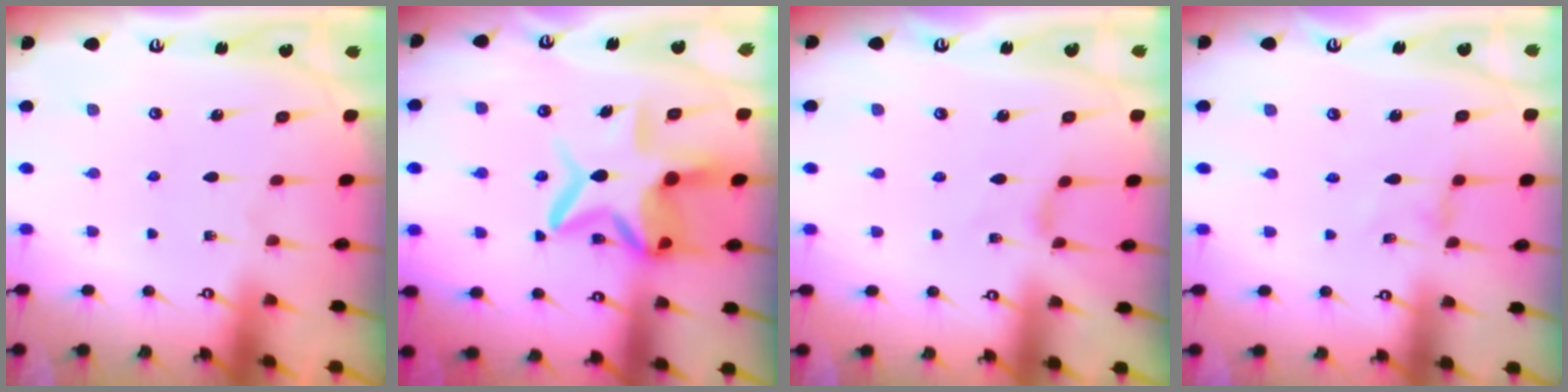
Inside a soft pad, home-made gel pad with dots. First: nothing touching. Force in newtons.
{"total": 11.9, "press": 11.8, "slide": 1.9}
{"total": 2.1, "press": 2.0, "slide": 0.5}
{"total": 0.0}